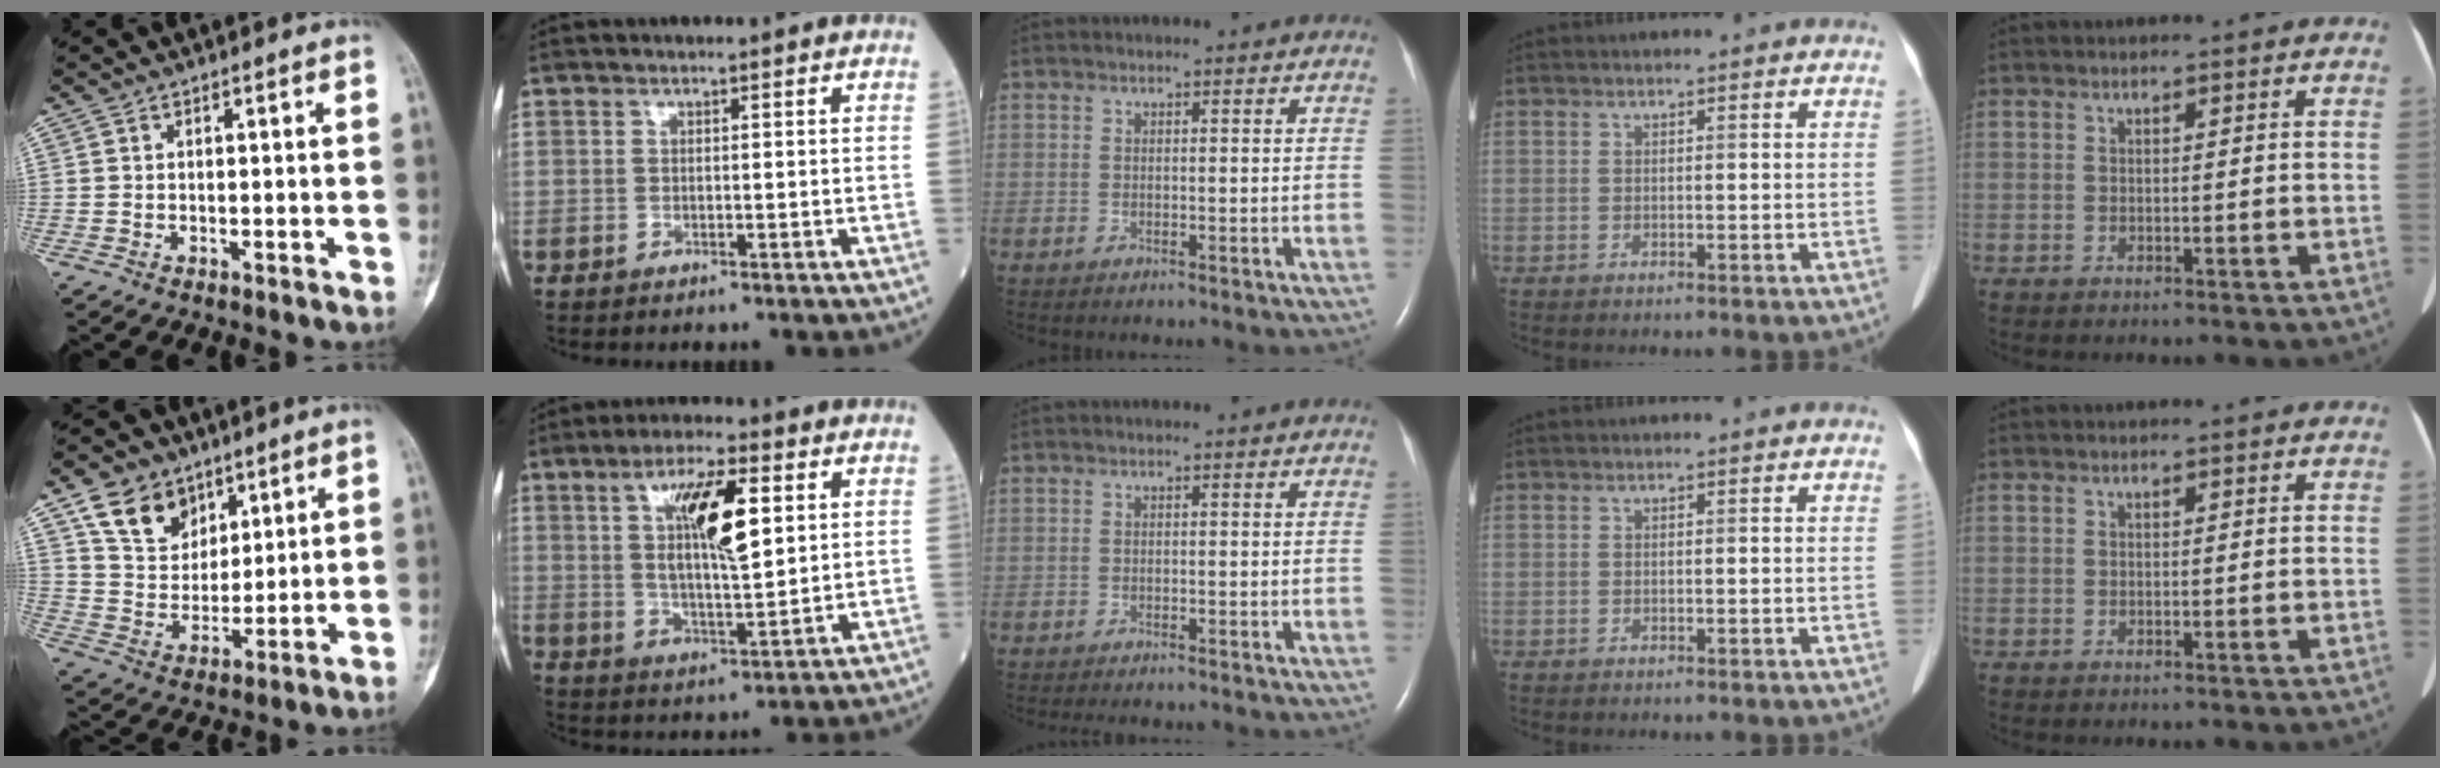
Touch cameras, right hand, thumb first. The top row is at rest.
{"thumb": {"total": 11.4, "force": [6.9, 8.0, 4.4], "torque": [-0.050, -0.037, 0.132]}, "index": {"total": 11.1, "force": [3.4, 2.3, 10.3], "torque": [-0.186, 0.004, 0.060]}, "middle": {"total": 3.4, "force": [-3.0, 0.8, 1.4], "torque": [-0.017, -0.006, -0.035]}}